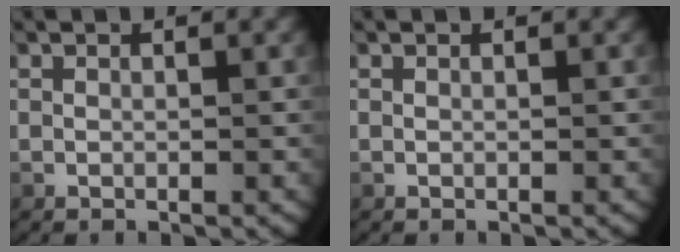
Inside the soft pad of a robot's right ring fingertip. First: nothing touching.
{"total": 0.0}